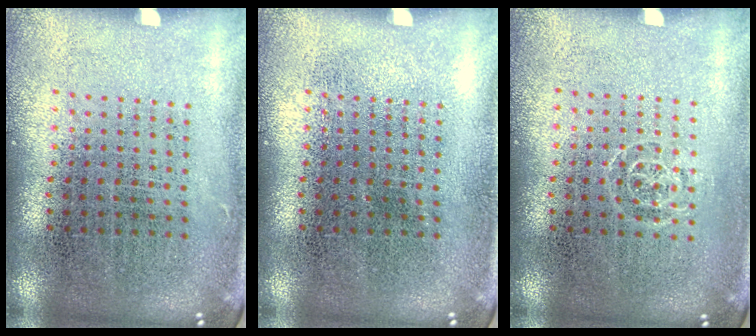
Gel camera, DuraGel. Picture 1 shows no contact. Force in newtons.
{"total": 0.0}
{"total": 0.6, "press": 0.5, "slide": 0.3}